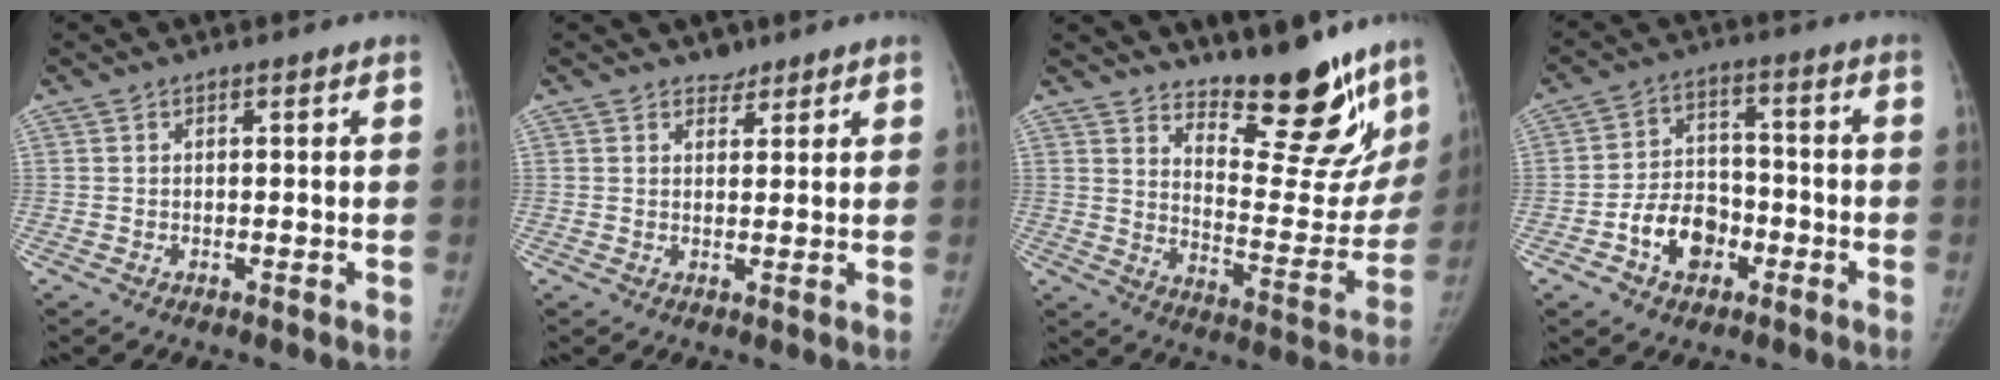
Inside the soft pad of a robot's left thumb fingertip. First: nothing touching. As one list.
[{"total": 2.1, "force": [1.7, 1.3, 0.2], "torque": [0.013, -0.011, 0.022]}, {"total": 19.5, "force": [15.6, 6.3, 9.7], "torque": [-0.085, -0.130, 0.222]}, {"total": 9.9, "force": [-4.1, 7.2, 5.5], "torque": [-0.059, 0.032, -0.070]}]